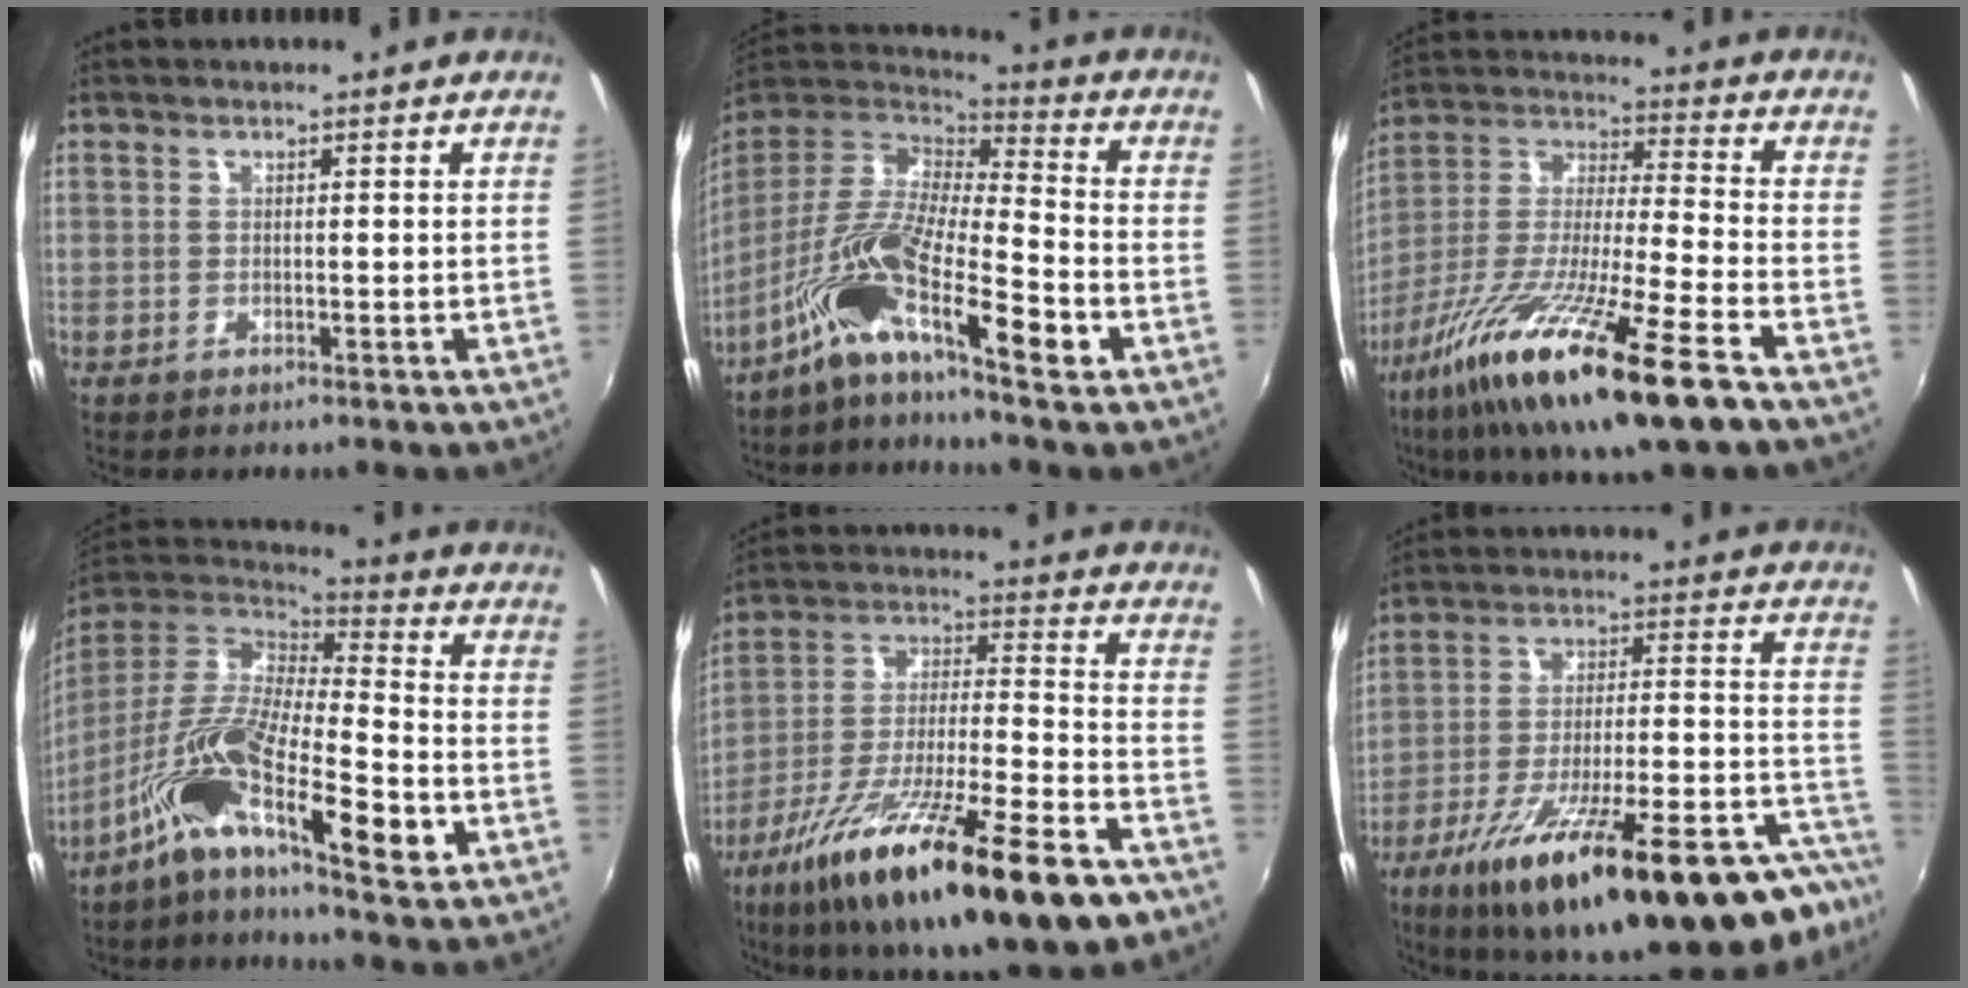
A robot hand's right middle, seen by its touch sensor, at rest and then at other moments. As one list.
[{"total": 15.2, "force": [-8.6, 2.7, 12.2], "torque": [-0.228, -0.003, -0.175]}, {"total": 23.0, "force": [-13.6, 2.3, 18.4], "torque": [-0.347, -0.056, -0.249]}, {"total": 16.6, "force": [-8.1, 4.0, 14.0], "torque": [-0.251, -0.009, -0.160]}, {"total": 27.4, "force": [-16.5, 5.7, 21.1], "torque": [-0.360, -0.063, -0.271]}, {"total": 34.0, "force": [-24.9, 7.2, 22.1], "torque": [-0.315, -0.046, -0.355]}]